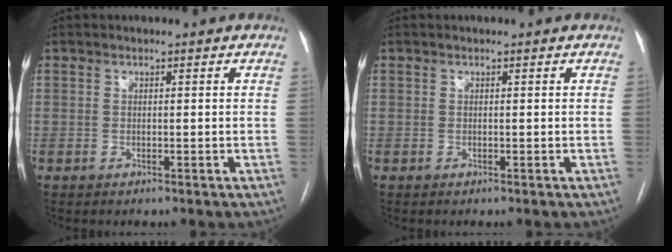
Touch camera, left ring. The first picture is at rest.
{"total": 0.0}